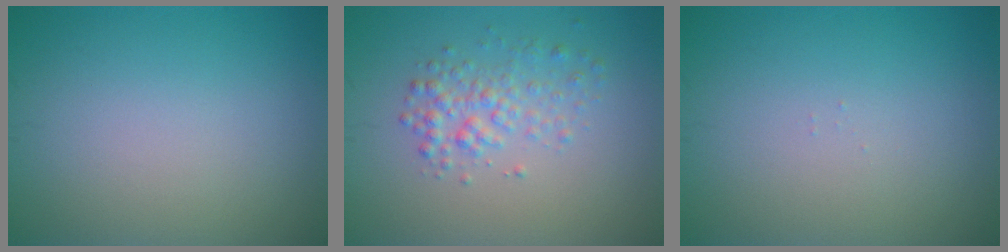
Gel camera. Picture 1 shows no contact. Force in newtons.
{"total": 2.5, "press": 2.5, "slide": 0.1}
{"total": 0.0}